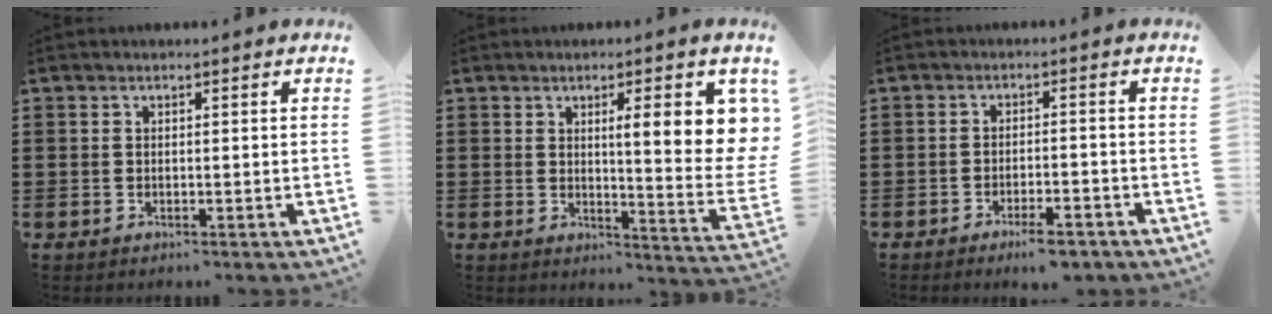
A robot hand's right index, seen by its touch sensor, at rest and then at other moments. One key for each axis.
{"total": 9.5, "fx": 3.6, "fy": 1.8, "fz": 8.7, "tx": -0.127, "ty": -0.019, "tz": 0.052}
{"total": 3.6, "fx": -2.9, "fy": 0.5, "fz": 2.1, "tx": -0.035, "ty": 0.003, "tz": -0.053}